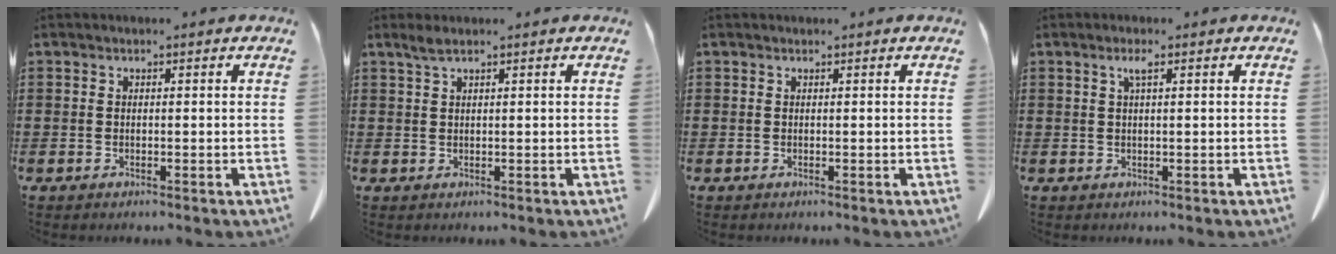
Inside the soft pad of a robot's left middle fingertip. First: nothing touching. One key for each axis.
{"total": 1.5, "fx": 1.1, "fy": 0.1, "fz": 1.1, "tx": -0.024, "ty": 0.000, "tz": 0.020}
{"total": 0.0}
{"total": 1.7, "fx": 0.7, "fy": 0.2, "fz": 1.5, "tx": -0.031, "ty": 0.004, "tz": 0.011}